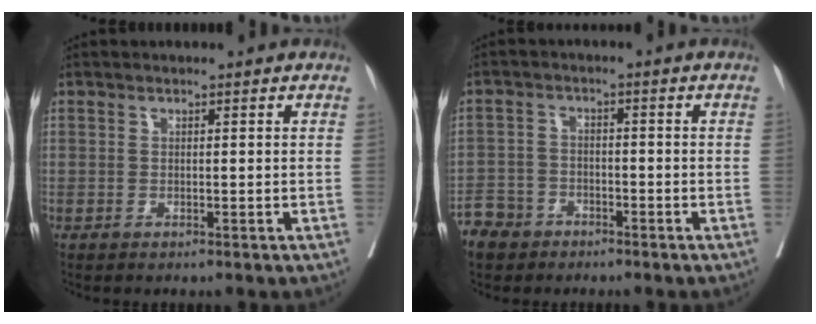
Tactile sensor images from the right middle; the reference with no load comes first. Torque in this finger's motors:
{"motor_torque": [0.38, -0.34, 0.04, 0.04]}